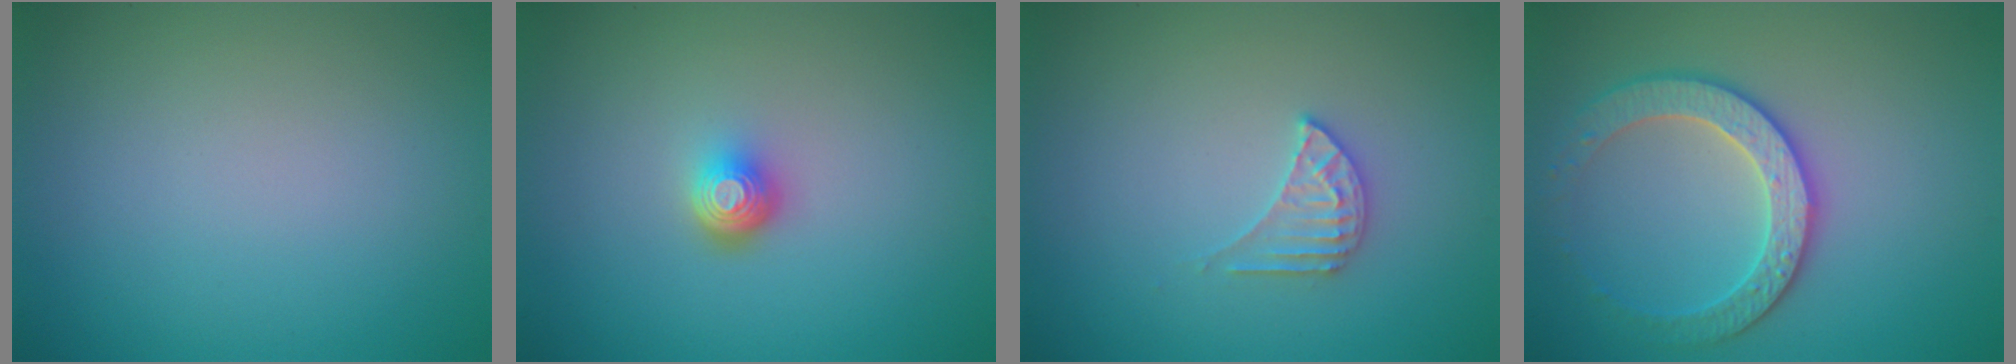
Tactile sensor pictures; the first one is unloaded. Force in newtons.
{"total": 2.3, "press": 1.5, "slide": 1.7}
{"total": 2.1, "press": 2.0, "slide": 0.4}
{"total": 3.6, "press": 3.5, "slide": 0.8}